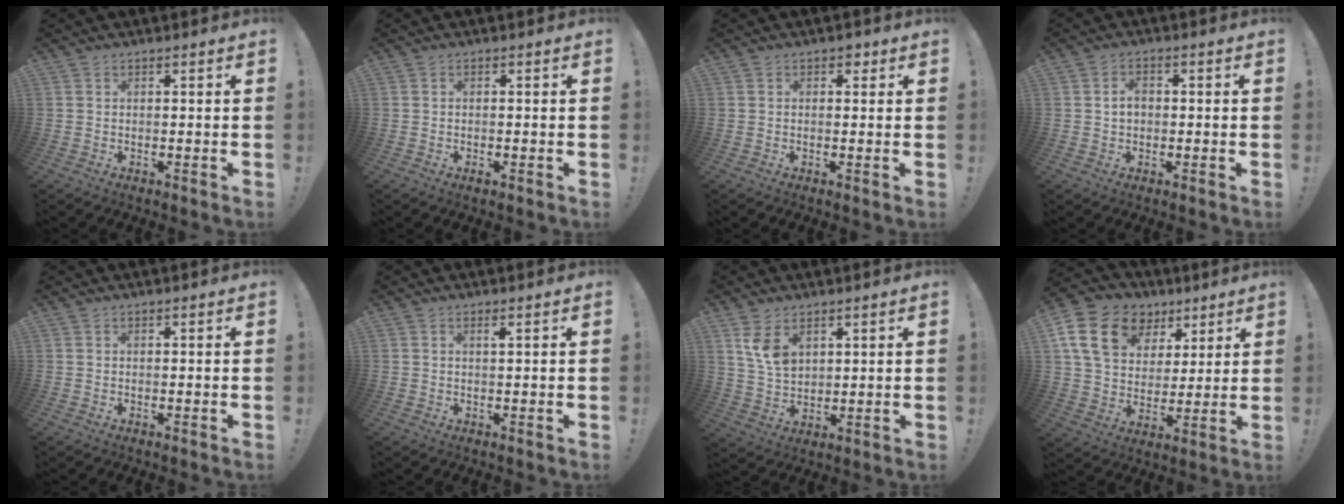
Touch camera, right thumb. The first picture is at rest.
{"total": 0.9, "force": [-0.4, 0.2, 0.8], "torque": [-0.007, -0.002, -0.010]}
{"total": 1.7, "force": [0.7, 1.3, 0.9], "torque": [-0.006, 0.000, 0.009]}
{"total": 3.3, "force": [0.1, 2.3, 2.3], "torque": [-0.030, 0.003, -0.002]}
{"total": 0.0}
{"total": 1.1, "force": [0.5, -0.3, 0.9], "torque": [-0.004, -0.006, 0.004]}
{"total": 8.2, "force": [4.5, 5.0, 4.8], "torque": [-0.077, -0.018, 0.085]}
{"total": 19.0, "force": [8.4, 13.5, 10.4], "torque": [-0.161, -0.027, 0.162]}